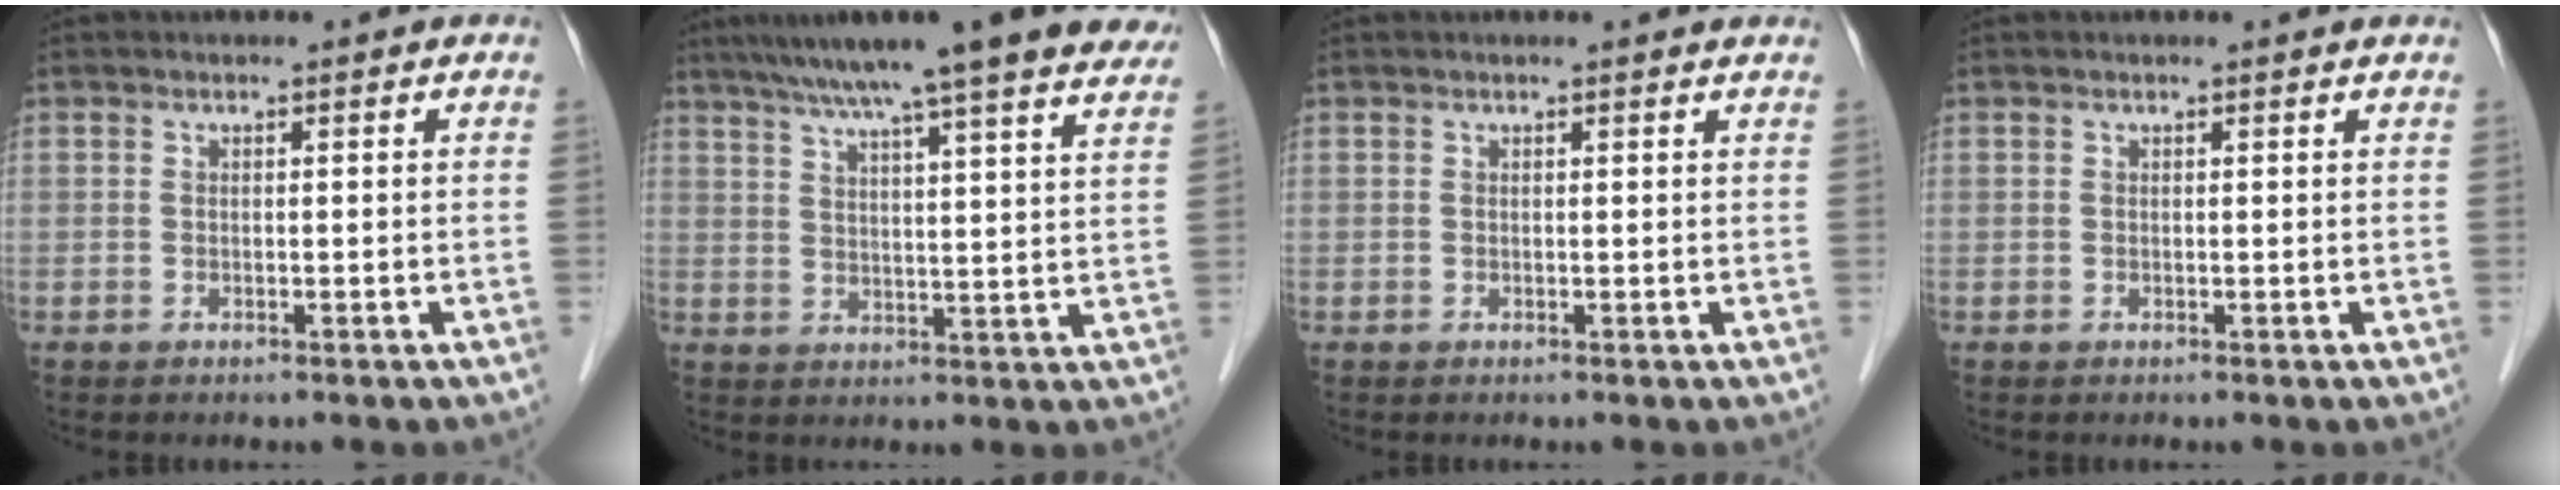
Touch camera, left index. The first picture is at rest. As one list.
[{"total": 21.2, "force": [17.2, 1.2, 12.3], "torque": [-0.189, 0.020, 0.223]}, {"total": 2.2, "force": [2.0, 0.2, 0.8], "torque": [-0.013, 0.004, 0.013]}, {"total": 0.8, "force": [0.7, 0.0, 0.3], "torque": [-0.012, 0.002, 0.005]}]